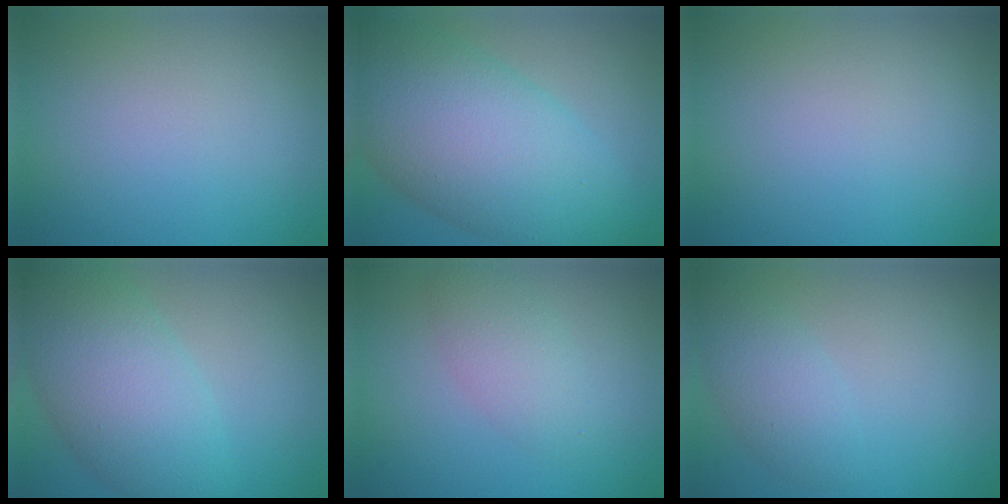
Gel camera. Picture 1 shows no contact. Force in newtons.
{"total": 11.8, "press": 11.8, "slide": 0.6}
{"total": 0.0}
{"total": 7.6, "press": 7.6, "slide": 0.4}
{"total": 2.8, "press": 2.8, "slide": 0.1}
{"total": 2.8, "press": 2.8, "slide": 0.1}